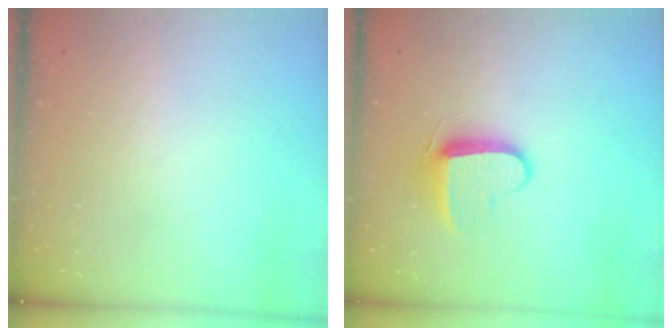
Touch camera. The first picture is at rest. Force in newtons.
{"total": 9.2, "press": 9.2, "slide": 0.9}